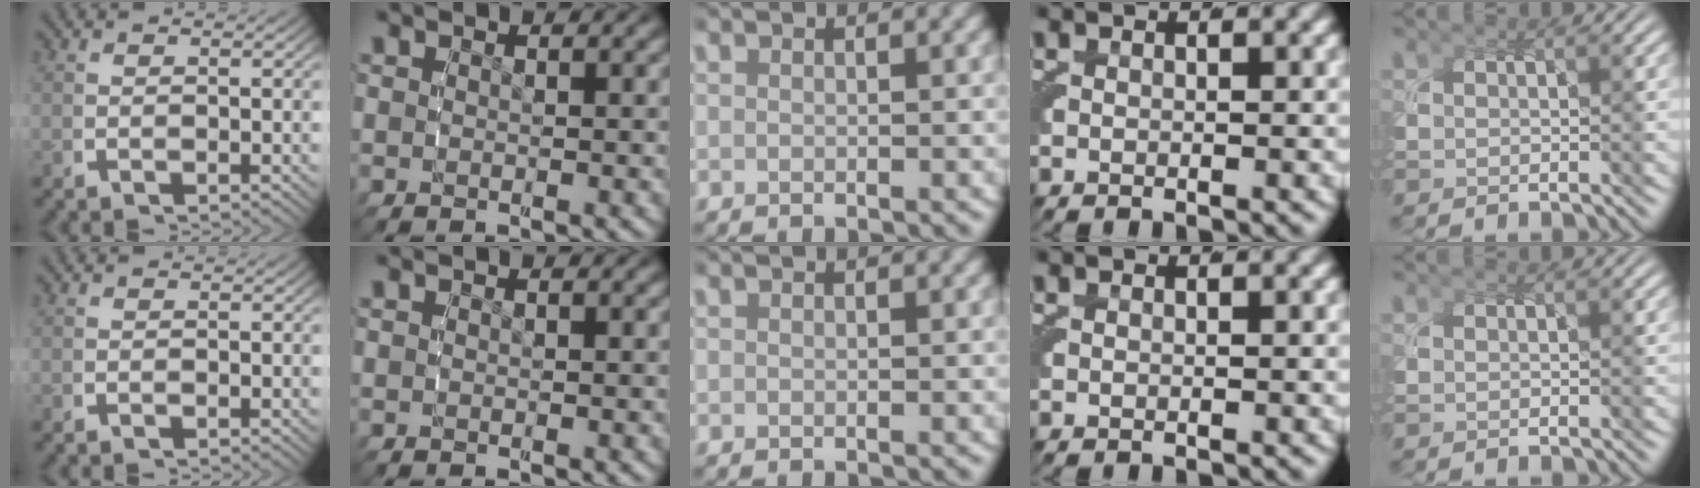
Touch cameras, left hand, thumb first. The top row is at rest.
{}